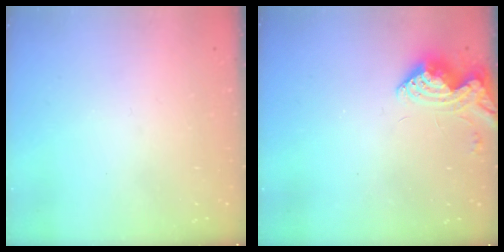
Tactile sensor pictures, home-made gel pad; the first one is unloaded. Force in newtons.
{"total": 9.0, "press": 9.0, "slide": 0.3}